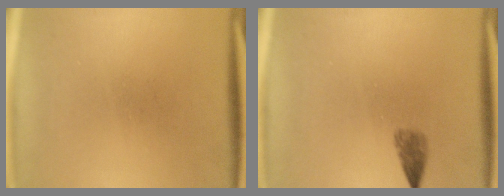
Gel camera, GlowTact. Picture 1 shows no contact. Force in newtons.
{"total": 1.8}